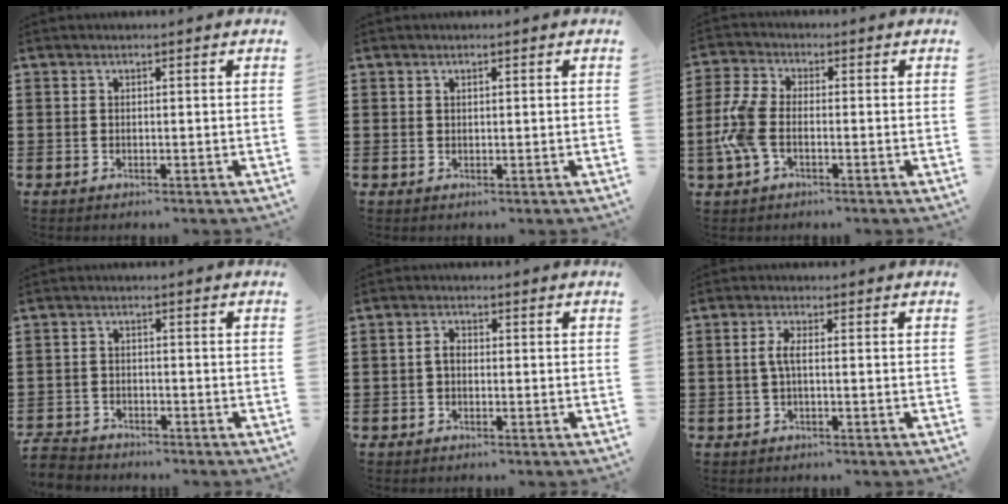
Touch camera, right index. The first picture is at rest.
{"total": 0.5, "force": [0.3, 0.3, 0.3], "torque": [-0.007, 0.001, 0.007]}
{"total": 6.3, "force": [-1.6, 3.4, 5.0], "torque": [-0.137, -0.006, -0.041]}
{"total": 2.7, "force": [-2.6, 0.6, 0.1], "torque": [-0.016, -0.002, -0.059]}
{"total": 1.8, "force": [-0.4, 1.0, 1.4], "torque": [-0.036, 0.000, -0.011]}
{"total": 2.7, "force": [-0.4, 0.6, 2.6], "torque": [-0.062, -0.004, -0.013]}